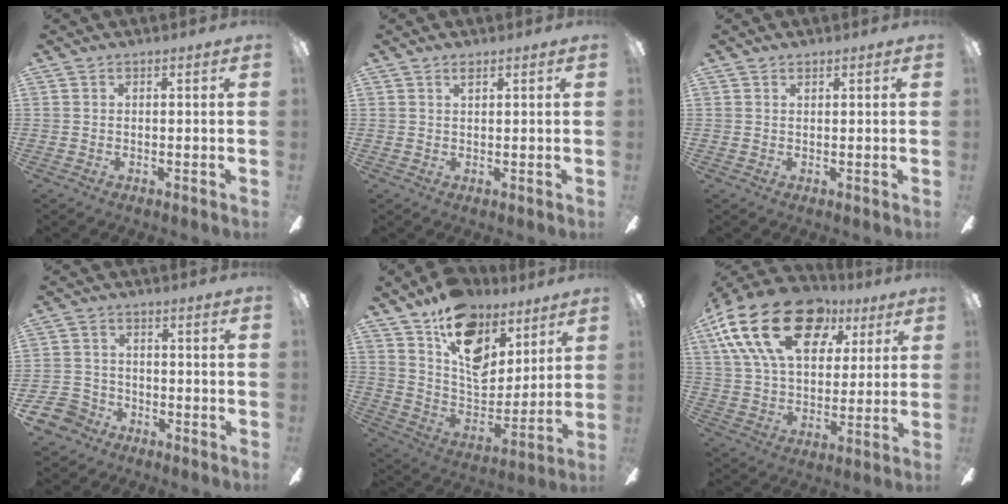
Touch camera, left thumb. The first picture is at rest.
{"total": 1.2, "force": [1.0, 0.3, 0.6], "torque": [-0.014, 0.002, 0.017]}
{"total": 0.6, "force": [0.5, 0.3, 0.1], "torque": [-0.003, 0.001, 0.010]}
{"total": 6.7, "force": [-4.0, 5.2, 1.6], "torque": [-0.055, 0.028, -0.081]}
{"total": 18.9, "force": [11.3, 11.6, 9.8], "torque": [-0.145, -0.069, 0.206]}
{"total": 23.7, "force": [11.2, 14.1, 15.3], "torque": [-0.286, -0.038, 0.193]}